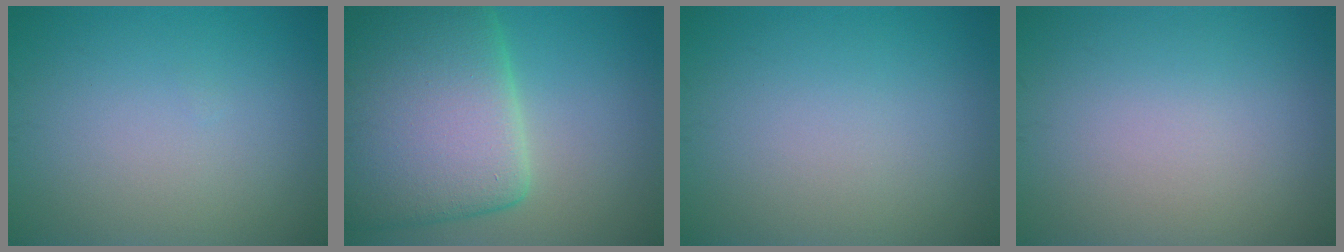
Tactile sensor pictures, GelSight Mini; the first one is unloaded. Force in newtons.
{"total": 12.7, "press": 12.6, "slide": 1.1}
{"total": 0.0}
{"total": 0.0}